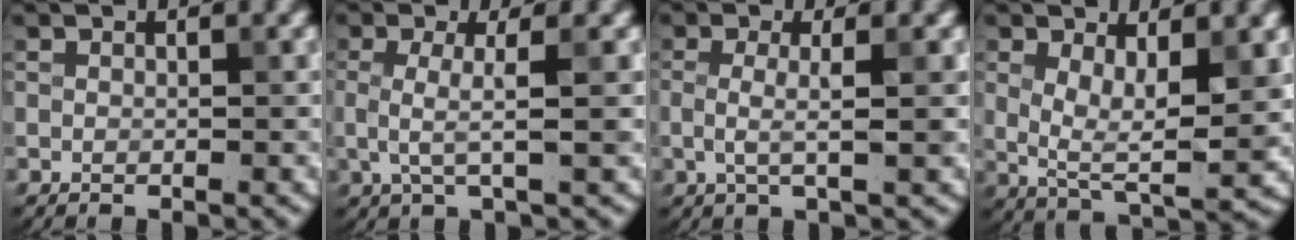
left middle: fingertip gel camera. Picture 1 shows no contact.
{"total": 2.9, "force": [-0.2, 0.5, 2.9], "torque": [-0.063, -0.002, -0.004]}
{"total": 2.6, "force": [-0.2, 0.4, 2.5], "torque": [-0.055, -0.004, -0.005]}
{"total": 5.5, "force": [1.1, 2.3, 4.8], "torque": [-0.101, -0.012, 0.024]}